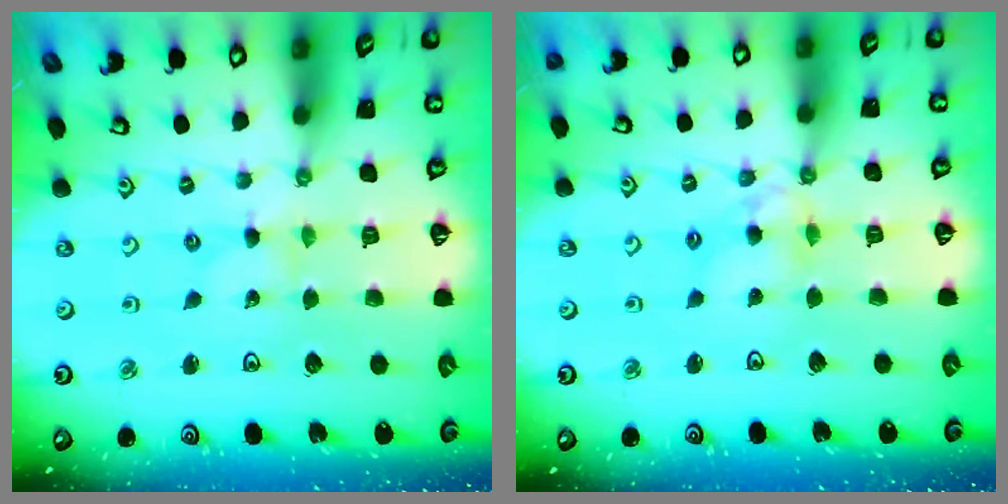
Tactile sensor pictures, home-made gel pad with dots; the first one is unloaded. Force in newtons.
{"total": 7.1, "press": 7.0, "slide": 0.9}